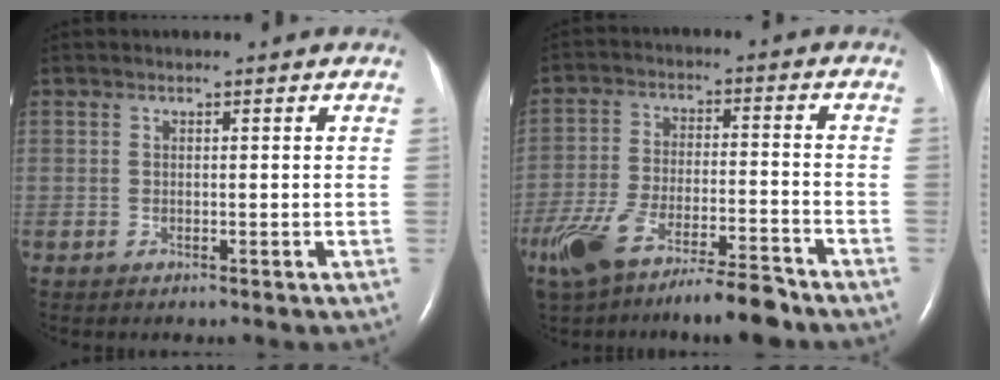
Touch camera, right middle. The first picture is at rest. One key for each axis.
{"total": 14.0, "fx": -10.7, "fy": 2.5, "fz": 8.6, "tx": -0.174, "ty": -0.017, "tz": -0.189}